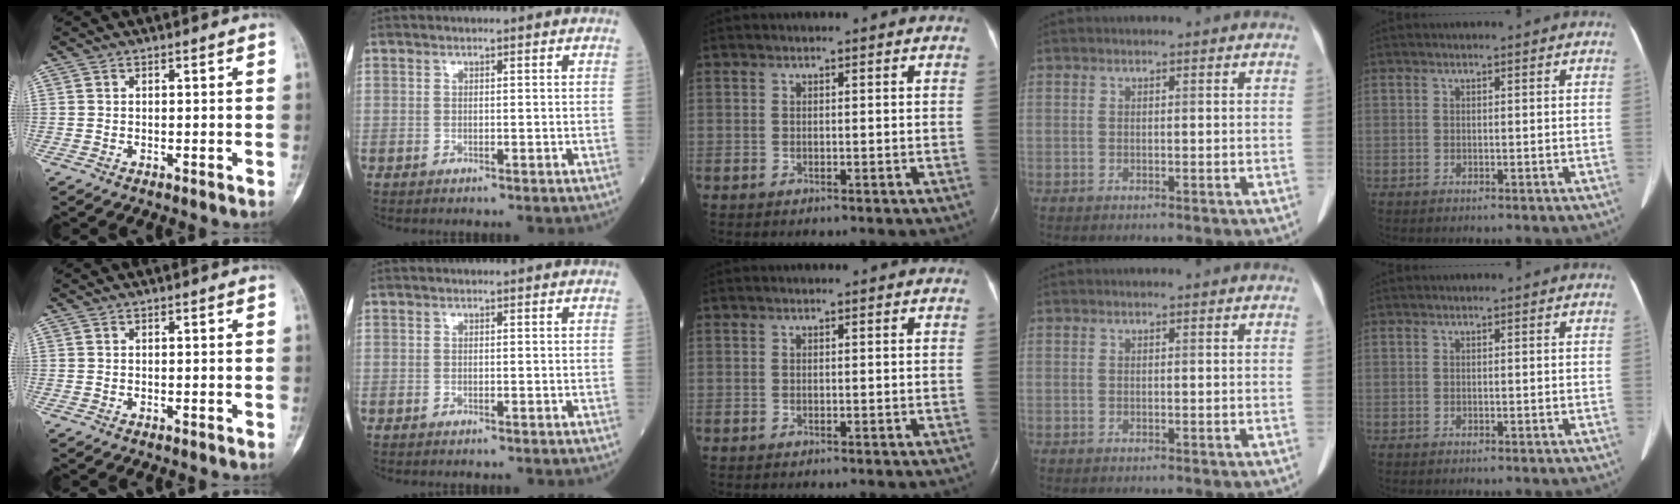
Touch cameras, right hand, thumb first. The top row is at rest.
{}